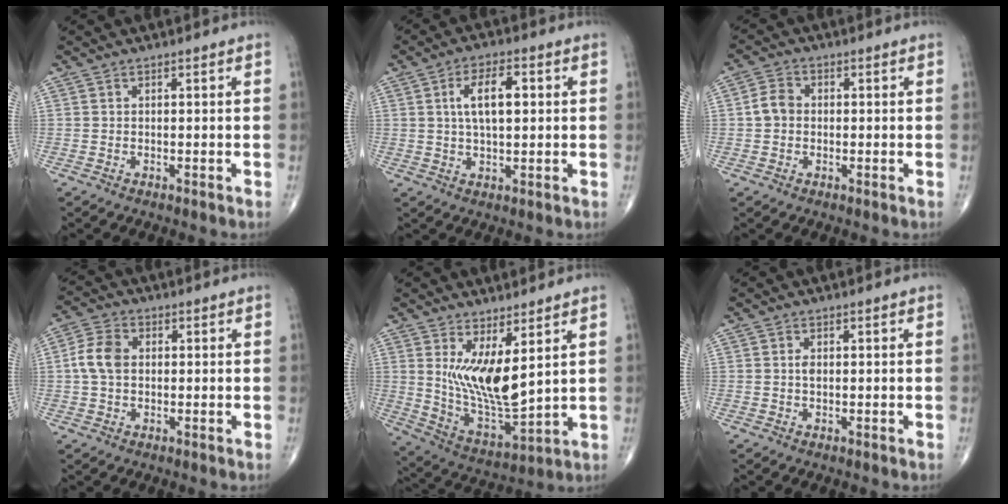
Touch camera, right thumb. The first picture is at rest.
{"total": 7.8, "force": [1.5, 3.5, 6.8], "torque": [-0.114, 0.007, 0.024]}
{"total": 3.9, "force": [-0.2, 3.2, 2.2], "torque": [-0.036, 0.011, -0.010]}
{"total": 6.2, "force": [0.4, 4.4, 4.3], "torque": [-0.089, 0.013, 0.000]}
{"total": 12.5, "force": [4.1, 4.6, 10.9], "torque": [-0.187, -0.045, 0.095]}
{"total": 1.1, "force": [0.0, 0.7, 0.9], "torque": [-0.015, 0.001, -0.001]}